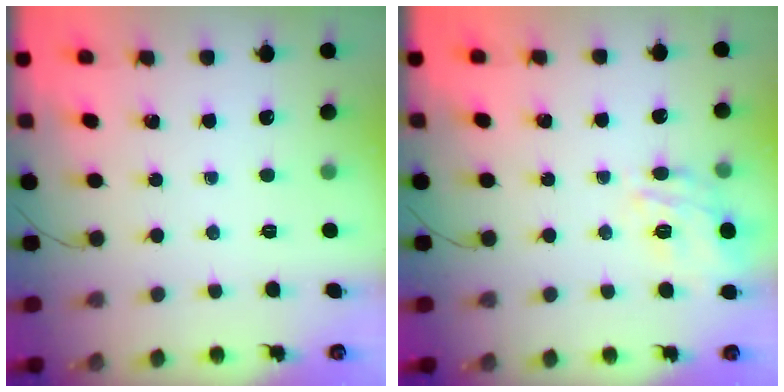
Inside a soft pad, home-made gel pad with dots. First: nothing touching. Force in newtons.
{"total": 13.3, "press": 13.3, "slide": 1.0}